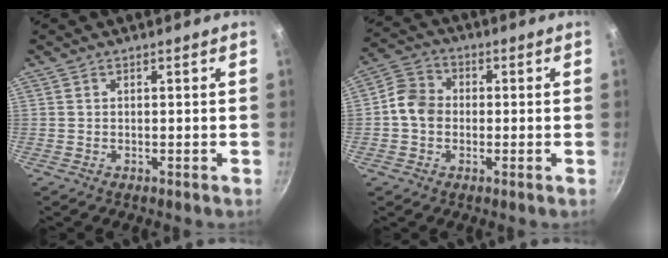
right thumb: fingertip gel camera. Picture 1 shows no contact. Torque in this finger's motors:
{"motor_torque": [0.02, 0.17, 0.57, -0.45, 0.06]}